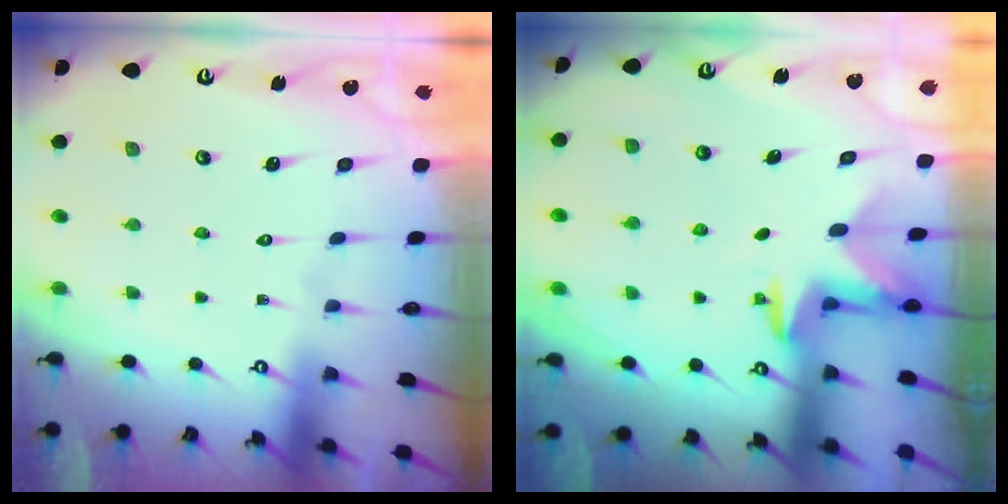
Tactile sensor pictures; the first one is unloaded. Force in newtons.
{"total": 3.1, "press": 3.0, "slide": 0.7}